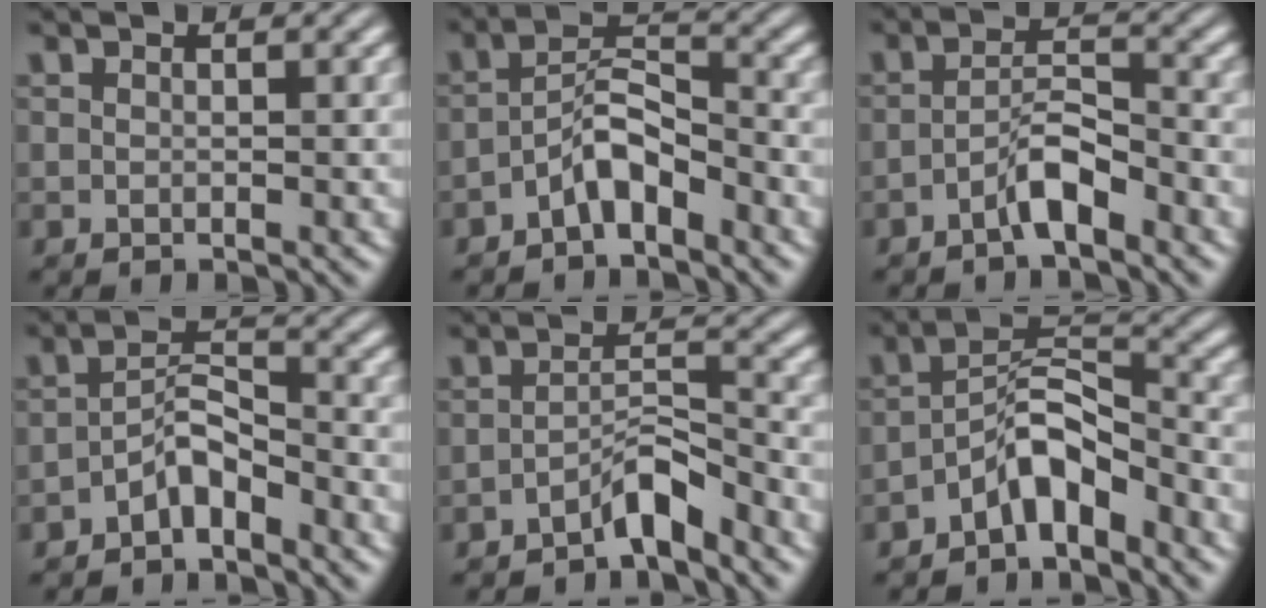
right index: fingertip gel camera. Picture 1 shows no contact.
{"total": 3.6, "force": [-2.3, 1.1, 2.5], "torque": [-0.023, -0.006, -0.038]}
{"total": 3.0, "force": [-2.3, 0.0, 1.9], "torque": [-0.014, -0.004, -0.037]}
{"total": 3.1, "force": [-2.4, 0.8, 1.7], "torque": [-0.013, -0.009, -0.041]}
{"total": 3.2, "force": [-2.7, -0.2, 1.6], "torque": [-0.006, -0.009, -0.042]}
{"total": 4.5, "force": [-2.4, 1.7, 3.4], "torque": [-0.042, -0.012, -0.036]}